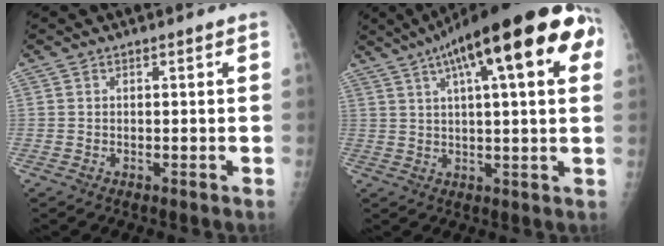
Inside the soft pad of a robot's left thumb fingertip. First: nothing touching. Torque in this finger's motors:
{"motor_torque": [0.91, 0.68, 1.98, -0.78, 0.21]}